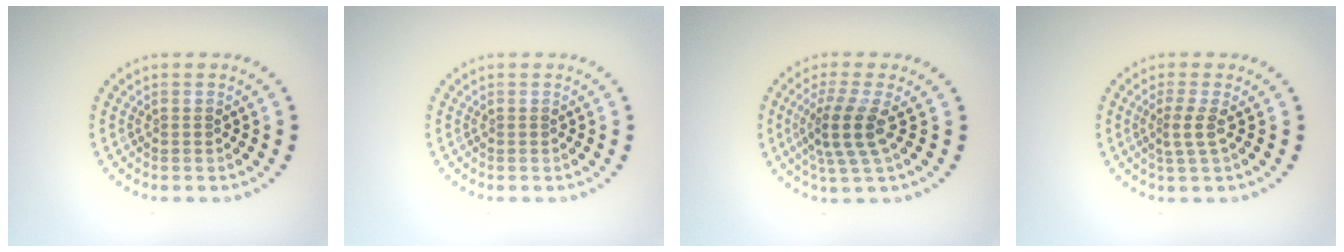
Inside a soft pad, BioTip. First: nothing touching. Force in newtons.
{"total": 0.0}
{"total": 3.7, "press": 2.8, "slide": 2.5}
{"total": 1.8, "press": 1.2, "slide": 1.4}